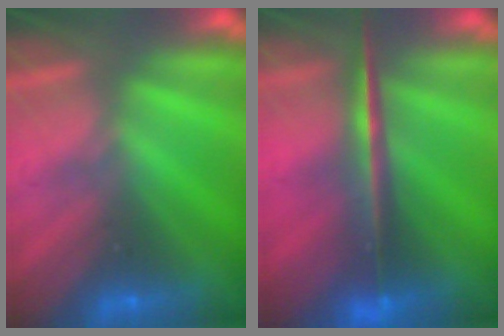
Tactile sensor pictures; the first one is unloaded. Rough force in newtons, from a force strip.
{"total": 7.2}